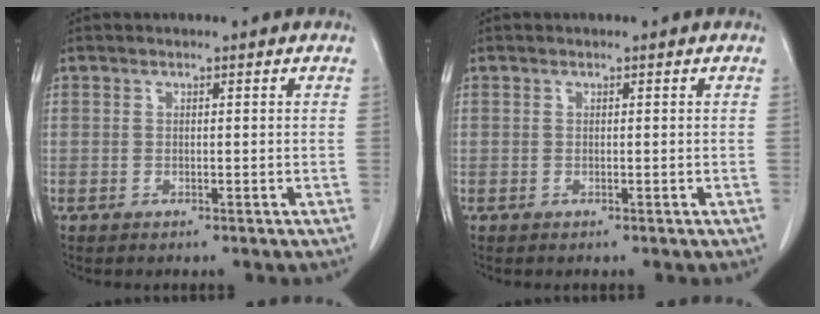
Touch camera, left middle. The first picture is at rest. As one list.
[{"total": 0.0}]